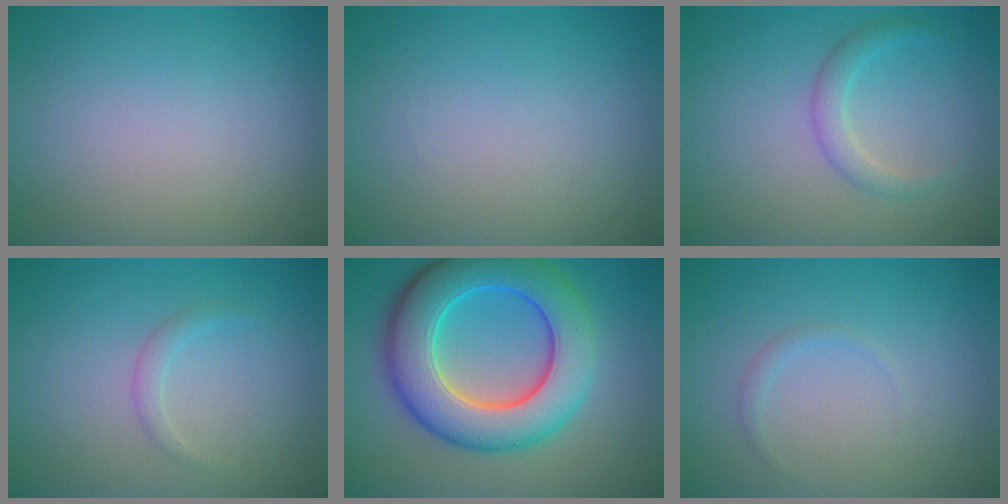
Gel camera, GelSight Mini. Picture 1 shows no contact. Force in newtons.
{"total": 0.0}
{"total": 1.9, "press": 1.9, "slide": 0.1}
{"total": 1.1, "press": 1.1, "slide": 0.0}
{"total": 10.4, "press": 10.4, "slide": 0.2}
{"total": 0.7, "press": 0.7, "slide": 0.1}